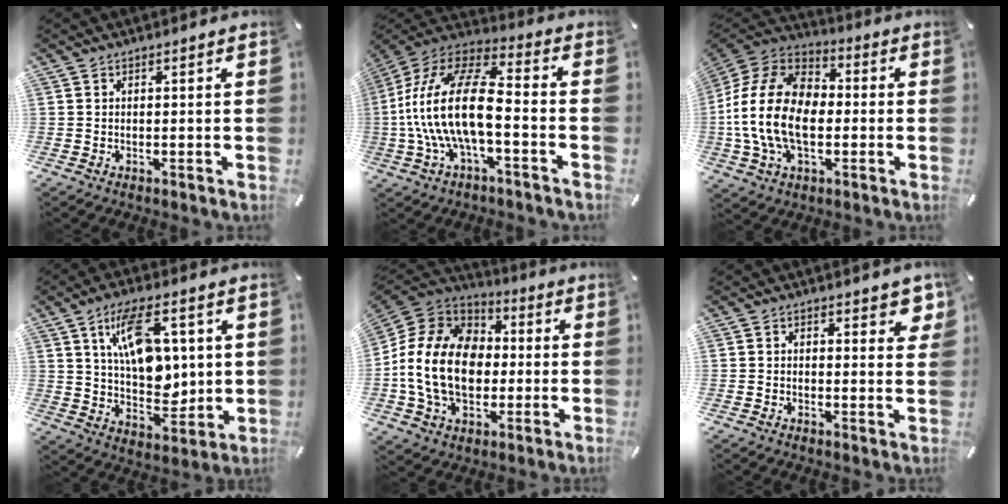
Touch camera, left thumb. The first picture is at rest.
{"total": 20.8, "force": [-3.8, 9.2, 18.3], "torque": [-0.379, 0.017, -0.067]}
{"total": 18.4, "force": [-3.4, 12.8, 12.9], "torque": [-0.284, 0.031, -0.065]}
{"total": 14.4, "force": [5.0, 8.3, 10.7], "torque": [-0.178, -0.010, 0.086]}
{"total": 18.5, "force": [-2.1, 14.1, 11.8], "torque": [-0.275, 0.018, -0.042]}
{"total": 3.8, "force": [1.4, 2.2, 2.8], "torque": [-0.019, -0.007, 0.016]}